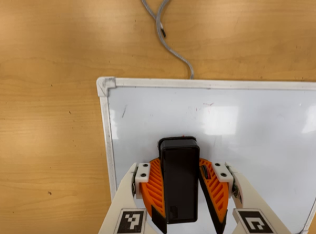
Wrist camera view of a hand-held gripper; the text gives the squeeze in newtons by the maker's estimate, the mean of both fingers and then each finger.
{"total": 14.9, "left": 17.8, "right": 12.0}